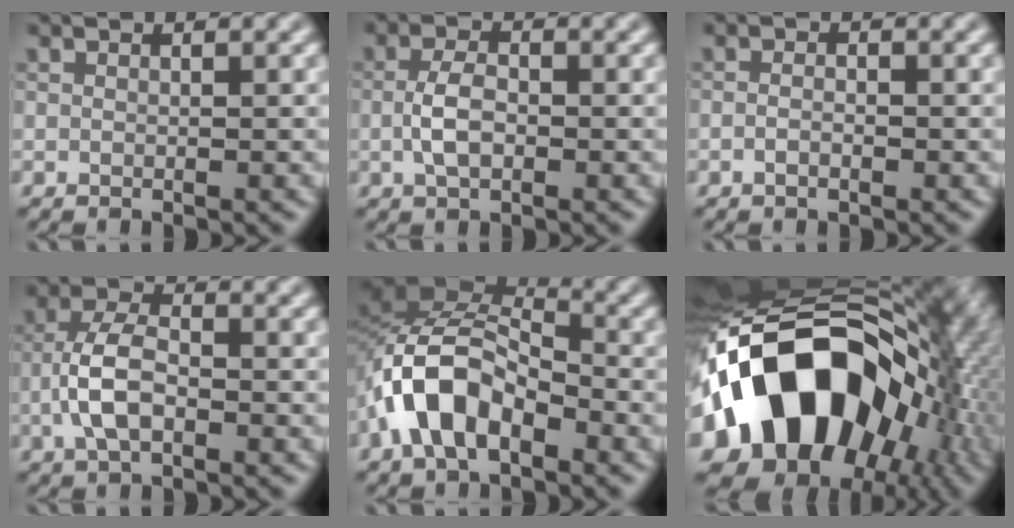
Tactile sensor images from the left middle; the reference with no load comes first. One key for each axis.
{"total": 2.8, "fx": -0.5, "fy": 1.5, "fz": 2.3, "tx": -0.049, "ty": 0.002, "tz": -0.014}
{"total": 1.0, "fx": -0.5, "fy": 0.5, "fz": 0.7, "tx": -0.014, "ty": 0.000, "tz": -0.012}
{"total": 4.2, "fx": -1.3, "fy": 2.0, "fz": 3.4, "tx": -0.069, "ty": 0.006, "tz": -0.033}
{"total": 8.0, "fx": -3.4, "fy": 4.6, "fz": 5.6, "tx": -0.105, "ty": 0.011, "tz": -0.074}
{"total": 18.3, "fx": -4.0, "fy": 13.3, "fz": 12.0, "tx": -0.194, "ty": -0.004, "tz": -0.071}